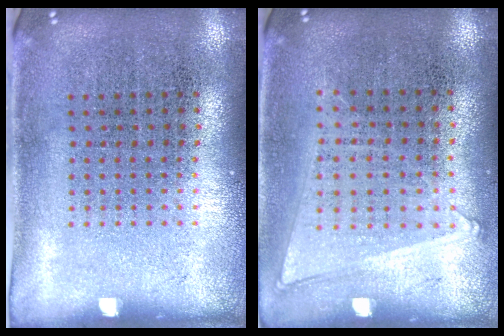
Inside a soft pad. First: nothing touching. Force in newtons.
{"total": 1.1, "press": 1.0, "slide": 0.5}